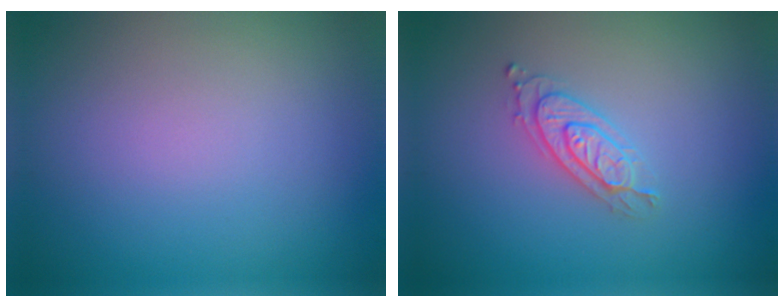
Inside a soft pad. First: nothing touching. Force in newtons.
{"total": 2.4, "press": 2.2, "slide": 0.9}